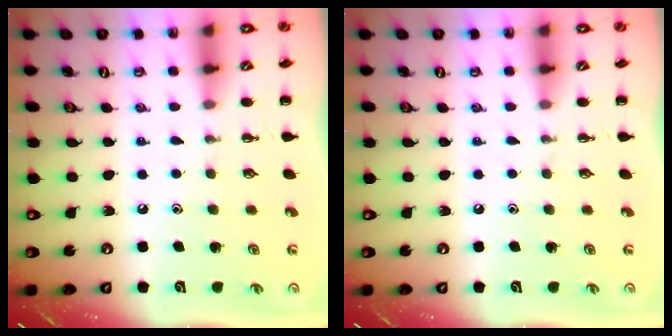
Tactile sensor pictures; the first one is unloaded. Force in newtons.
{"total": 0.0}